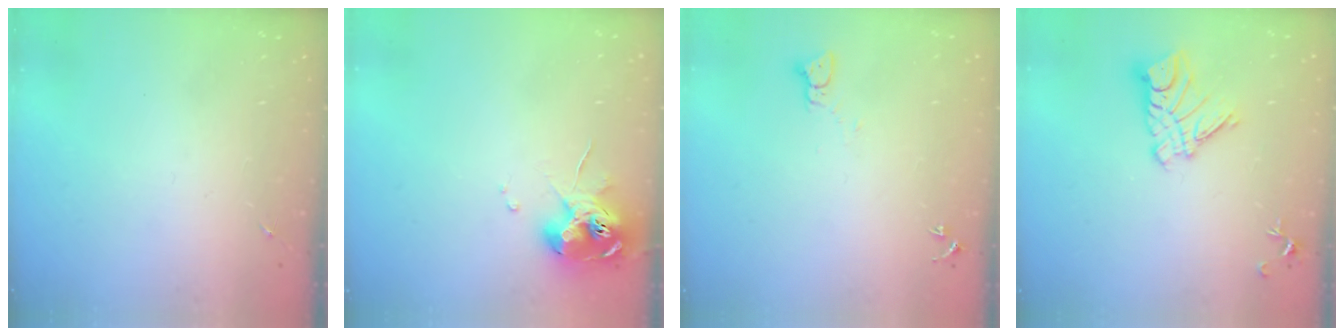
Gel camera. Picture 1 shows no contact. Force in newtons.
{"total": 10.5, "press": 10.4, "slide": 1.3}
{"total": 2.2, "press": 2.2, "slide": 0.2}
{"total": 11.1, "press": 11.0, "slide": 1.1}